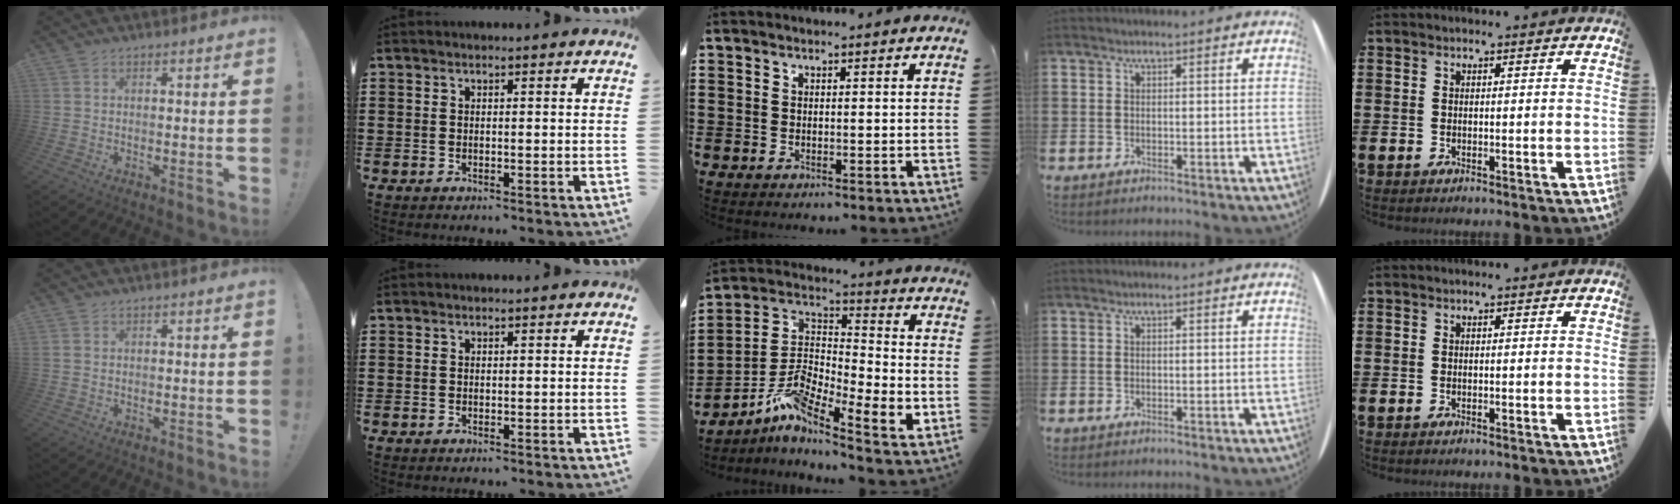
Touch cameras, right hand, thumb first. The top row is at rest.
{"thumb": {"total": 1.2, "force": [0.5, 0.7, 0.7], "torque": [-0.021, 0.004, 0.012]}, "middle": {"total": 8.4, "force": [-4.7, 3.1, 6.3], "torque": [-0.160, -0.022, -0.102]}}